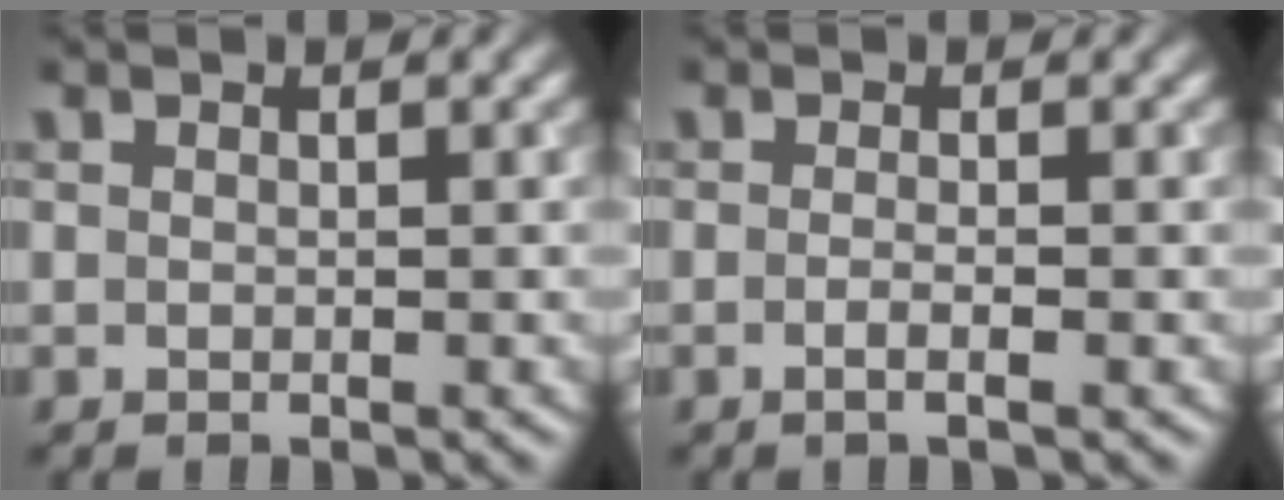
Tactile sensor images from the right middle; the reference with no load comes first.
{"total": 1.4, "force": [-0.4, 0.4, 1.3], "torque": [-0.017, -0.004, -0.011]}